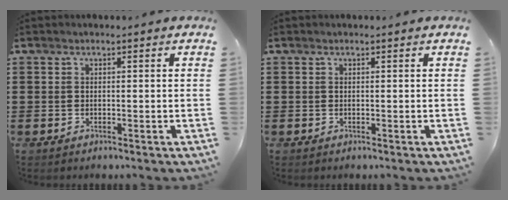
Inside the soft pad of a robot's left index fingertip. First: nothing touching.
{"total": 0.0}